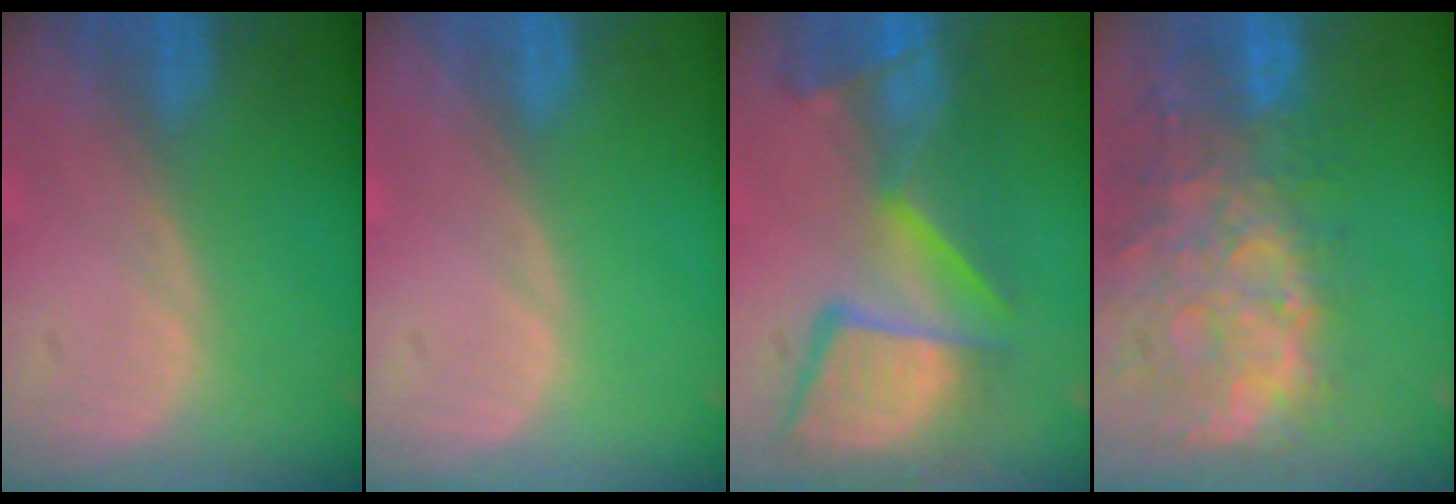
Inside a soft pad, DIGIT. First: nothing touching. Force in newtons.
{"total": 0.0}
{"total": 12.6, "press": 11.2, "slide": 5.8}
{"total": 13.7, "press": 11.1, "slide": 7.9}